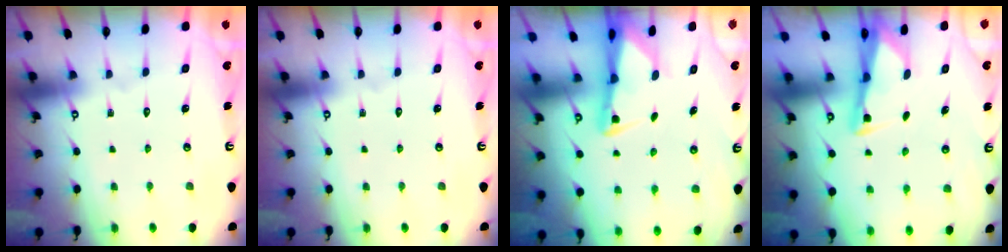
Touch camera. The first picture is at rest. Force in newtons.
{"total": 0.0}
{"total": 2.1, "press": 2.1, "slide": 0.5}
{"total": 2.5, "press": 2.5, "slide": 0.3}